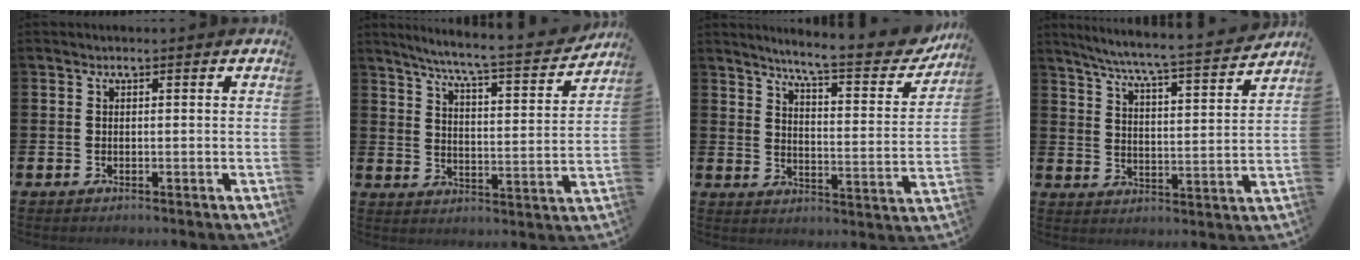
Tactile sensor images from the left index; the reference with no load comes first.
{"total": 6.8, "force": [6.3, -0.1, 2.7], "torque": [-0.071, -0.049, 0.103]}
{"total": 7.6, "force": [6.8, 0.6, 3.2], "torque": [-0.069, -0.054, 0.108]}
{"total": 6.9, "force": [6.4, -0.2, 2.6], "torque": [-0.076, -0.048, 0.108]}